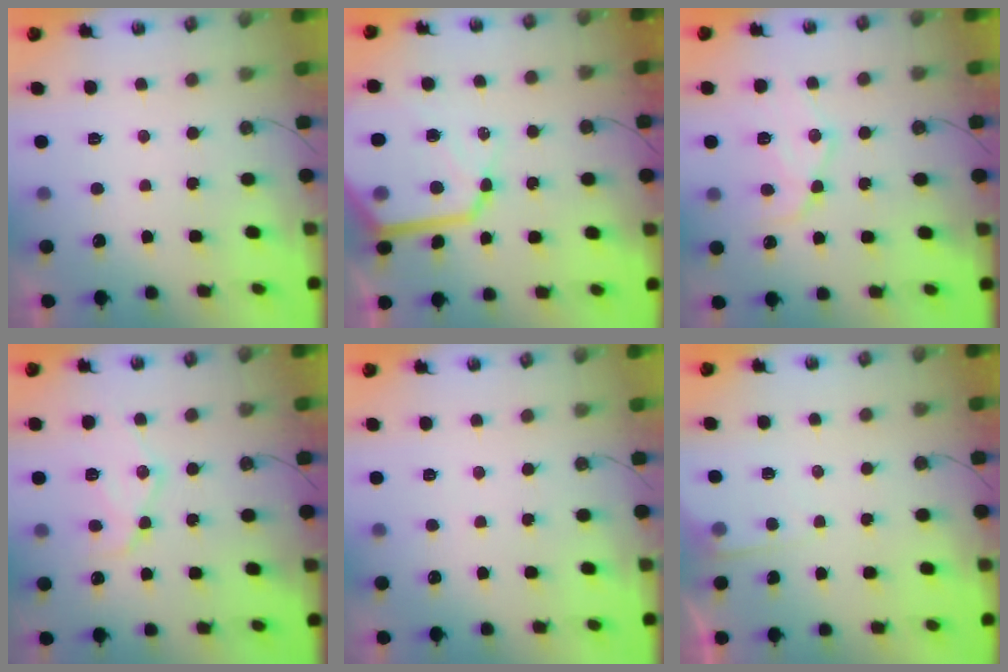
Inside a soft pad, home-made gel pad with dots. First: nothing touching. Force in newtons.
{"total": 20.6, "press": 20.5, "slide": 1.9}
{"total": 12.8, "press": 12.8, "slide": 1.0}
{"total": 12.1, "press": 12.1, "slide": 1.2}
{"total": 2.4, "press": 2.4, "slide": 0.4}
{"total": 3.8, "press": 3.8, "slide": 0.5}